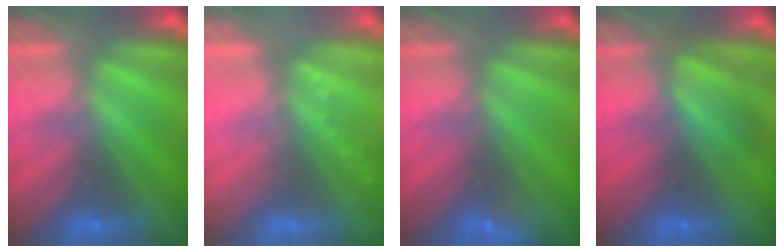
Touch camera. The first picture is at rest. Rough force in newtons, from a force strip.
{"total": 2.2}
{"total": 2.9}
{"total": 3.2}